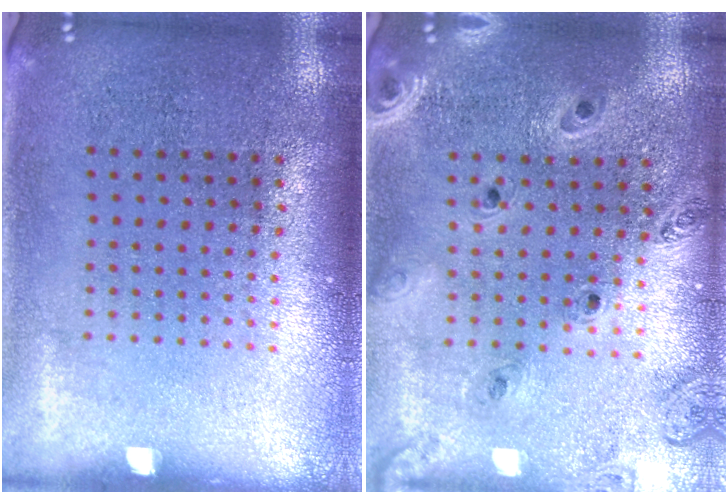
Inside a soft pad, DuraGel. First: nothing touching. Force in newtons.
{"total": 1.4, "press": 1.4, "slide": 0.1}